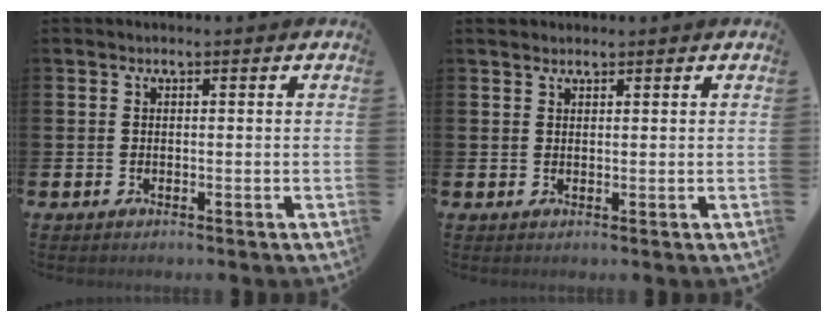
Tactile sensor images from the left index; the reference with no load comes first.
{"total": 1.3, "force": [1.3, 0.4, 0.2], "torque": [0.008, -0.003, 0.021]}